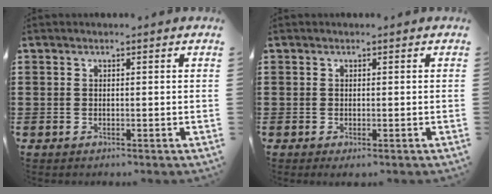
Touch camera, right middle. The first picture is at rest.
{"total": 0.0}